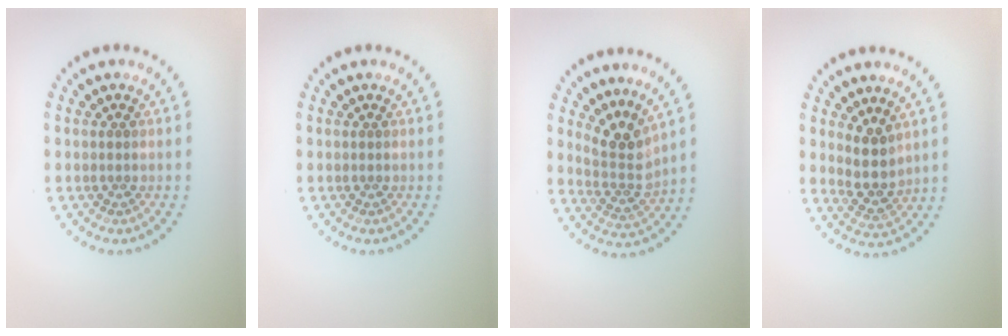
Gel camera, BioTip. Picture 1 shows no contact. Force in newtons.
{"total": 0.0}
{"total": 3.3, "press": 2.3, "slide": 2.4}
{"total": 2.9, "press": 2.4, "slide": 1.6}